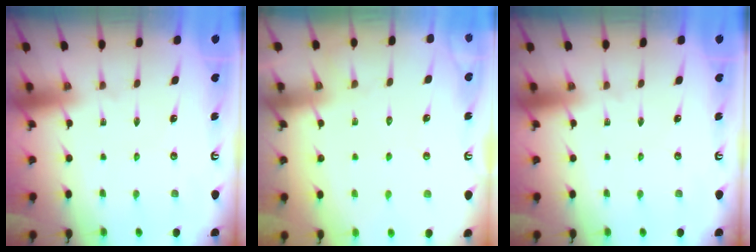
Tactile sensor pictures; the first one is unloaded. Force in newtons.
{"total": 5.5, "press": 5.5, "slide": 0.7}
{"total": 0.0}